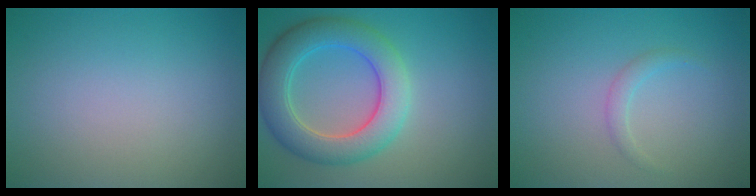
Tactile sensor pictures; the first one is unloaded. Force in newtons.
{"total": 6.6, "press": 6.5, "slide": 0.3}
{"total": 1.1, "press": 1.1, "slide": 0.2}